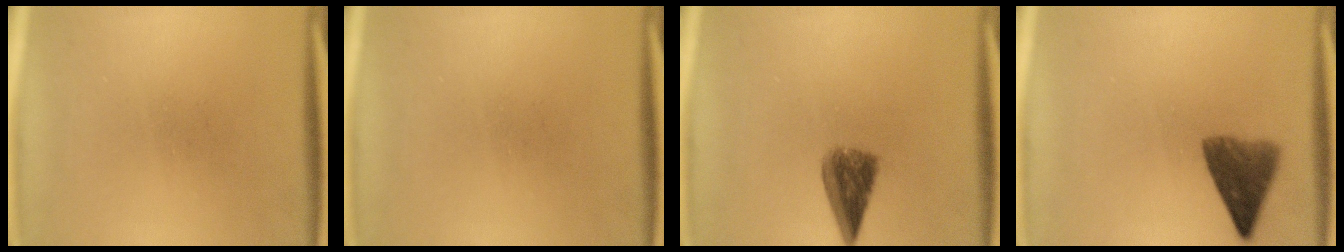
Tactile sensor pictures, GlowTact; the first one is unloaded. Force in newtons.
{"total": 0.0}
{"total": 5.4}
{"total": 6.1}